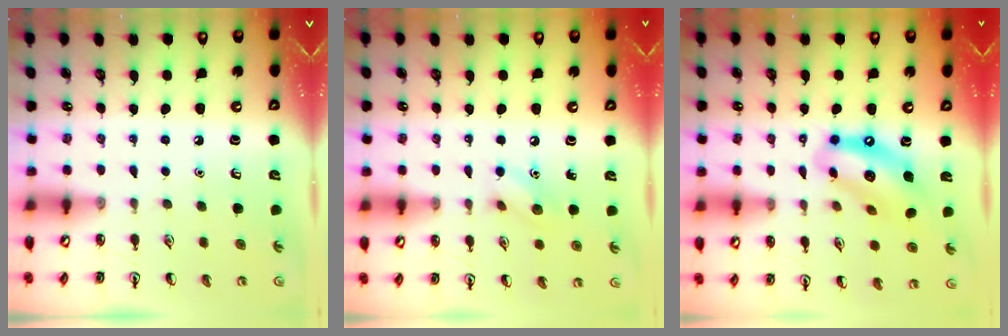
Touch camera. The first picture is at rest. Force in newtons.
{"total": 6.8, "press": 6.7, "slide": 0.8}
{"total": 13.6, "press": 12.8, "slide": 4.6}